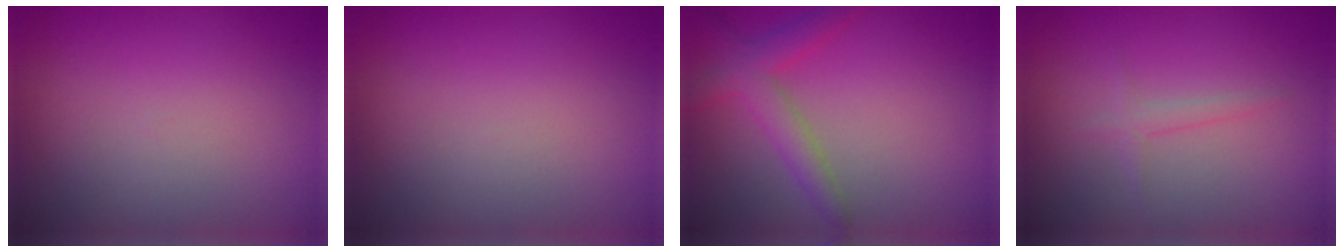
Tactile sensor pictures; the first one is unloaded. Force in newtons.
{"total": 0.0}
{"total": 2.2, "press": 2.2, "slide": 0.2}
{"total": 1.2, "press": 1.2, "slide": 0.1}